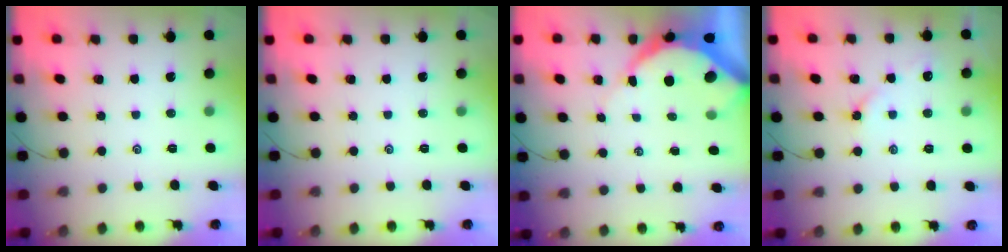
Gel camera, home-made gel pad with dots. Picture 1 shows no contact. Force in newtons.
{"total": 0.0}
{"total": 8.2, "press": 8.1, "slide": 0.8}
{"total": 2.2, "press": 2.1, "slide": 0.6}